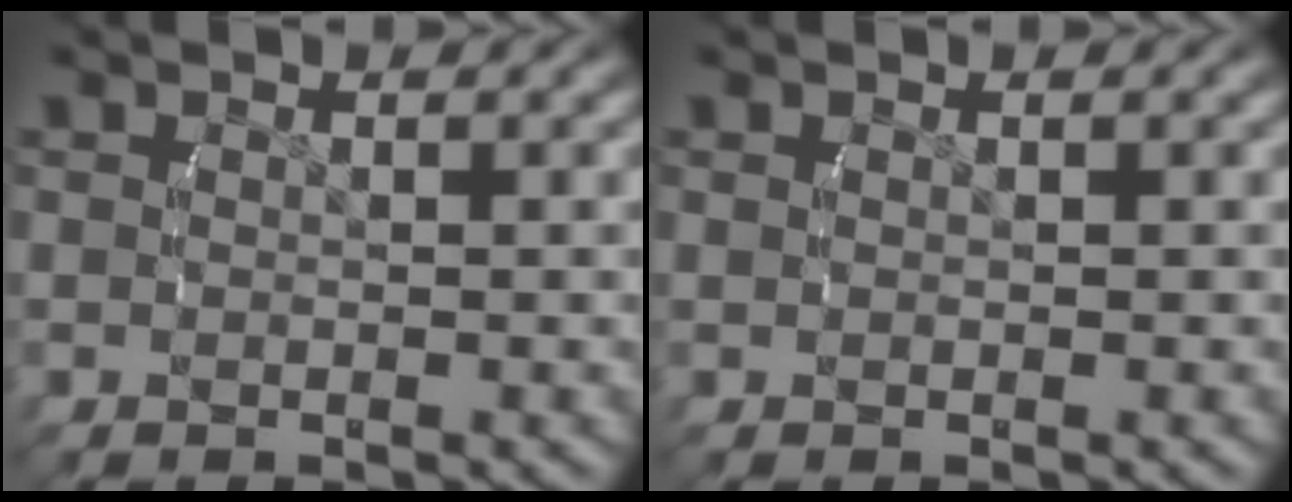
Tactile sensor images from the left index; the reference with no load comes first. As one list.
[{"total": 0.0}]